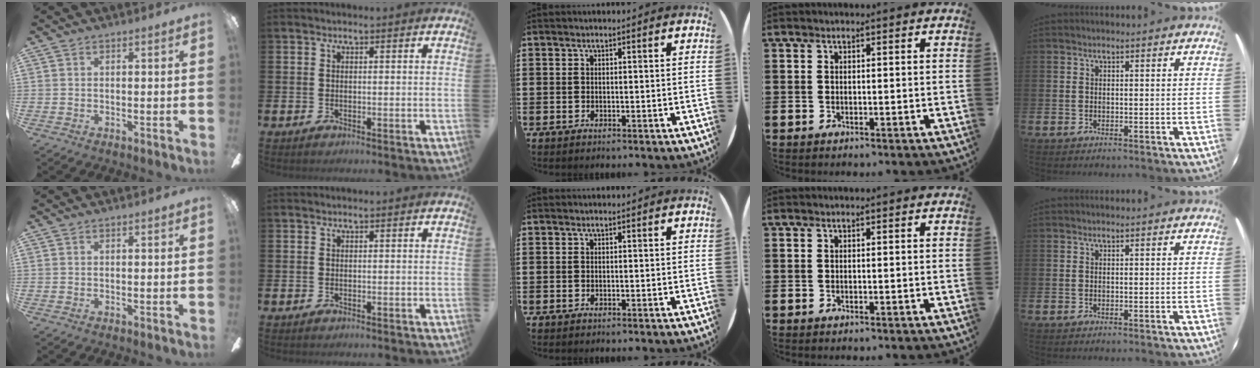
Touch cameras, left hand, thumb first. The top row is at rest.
{}